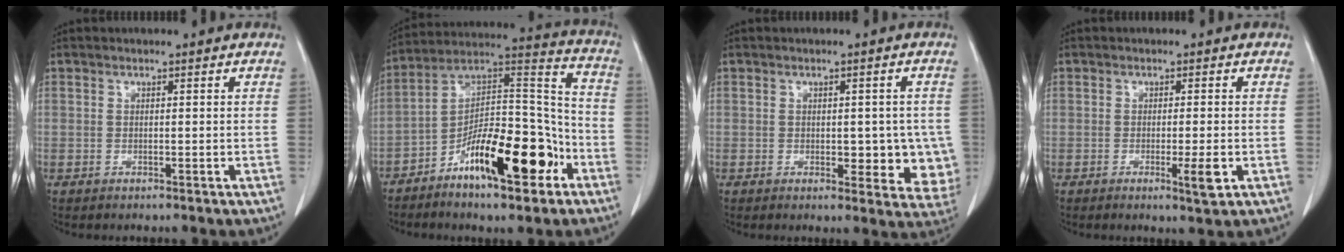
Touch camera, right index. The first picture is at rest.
{"total": 17.7, "force": [-8.7, 5.0, 14.6], "torque": [-0.232, 0.024, -0.137]}
{"total": 8.1, "force": [-0.9, 3.8, 7.0], "torque": [-0.065, -0.001, -0.005]}
{"total": 3.2, "force": [-1.1, 0.2, 3.0], "torque": [-0.042, -0.005, -0.015]}